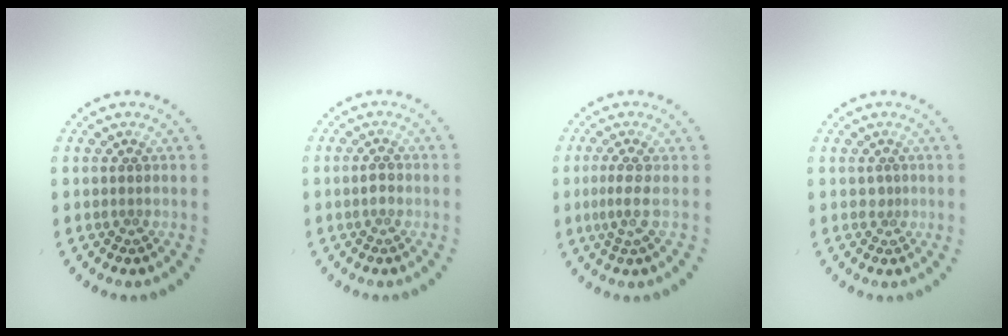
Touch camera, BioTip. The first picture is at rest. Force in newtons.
{"total": 1.0, "press": 1.0, "slide": 0.1}
{"total": 2.1, "press": 1.4, "slide": 1.6}
{"total": 0.9, "press": 0.5, "slide": 0.8}